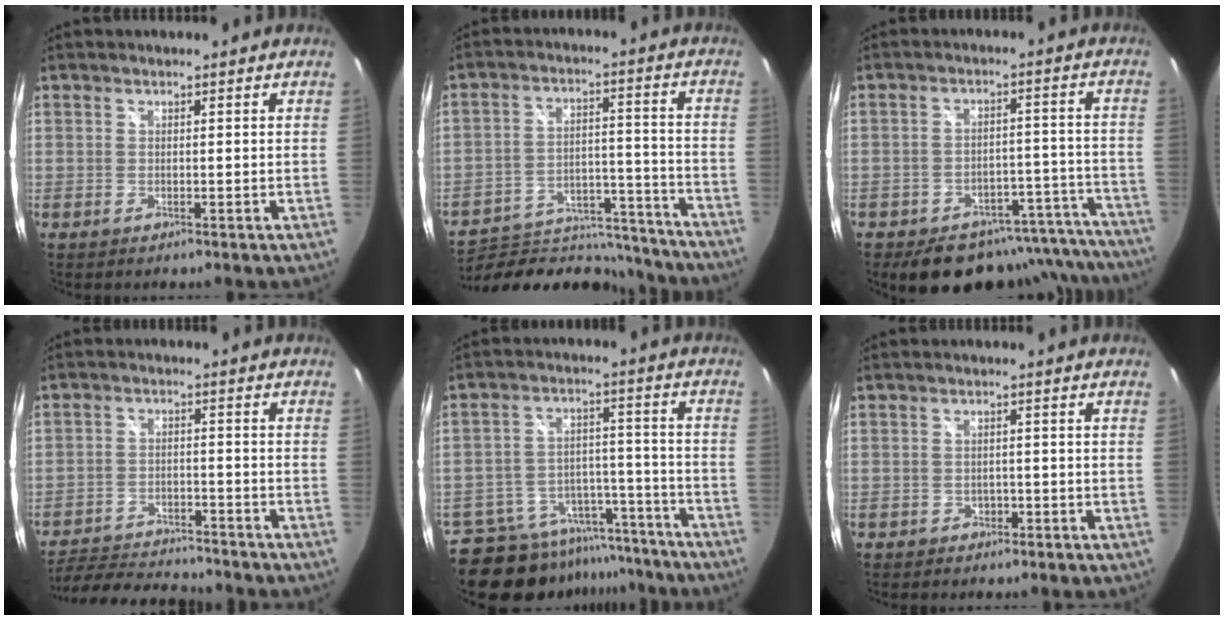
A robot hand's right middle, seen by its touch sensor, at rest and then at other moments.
{"total": 19.2, "force": [-17.4, 6.9, 4.4], "torque": [-0.078, 0.041, -0.229]}
{"total": 18.9, "force": [-16.4, 7.8, 5.5], "torque": [-0.081, 0.042, -0.189]}
{"total": 12.7, "force": [-11.5, 3.2, 4.3], "torque": [-0.108, 0.002, -0.179]}
{"total": 18.6, "force": [-15.4, 9.1, 5.2], "torque": [-0.116, 0.035, -0.201]}
{"total": 2.2, "force": [-1.2, 1.8, 0.3], "torque": [-0.010, 0.002, -0.013]}